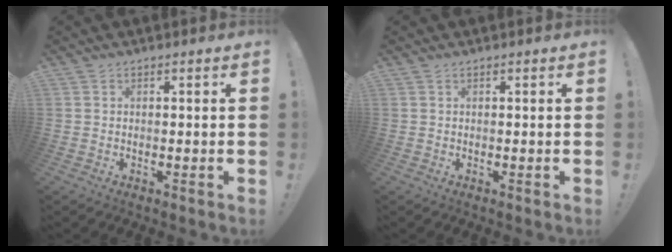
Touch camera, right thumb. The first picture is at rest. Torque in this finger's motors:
{"motor_torque": [-0.03, 0.02, -0.07, 0.07, 0.03]}